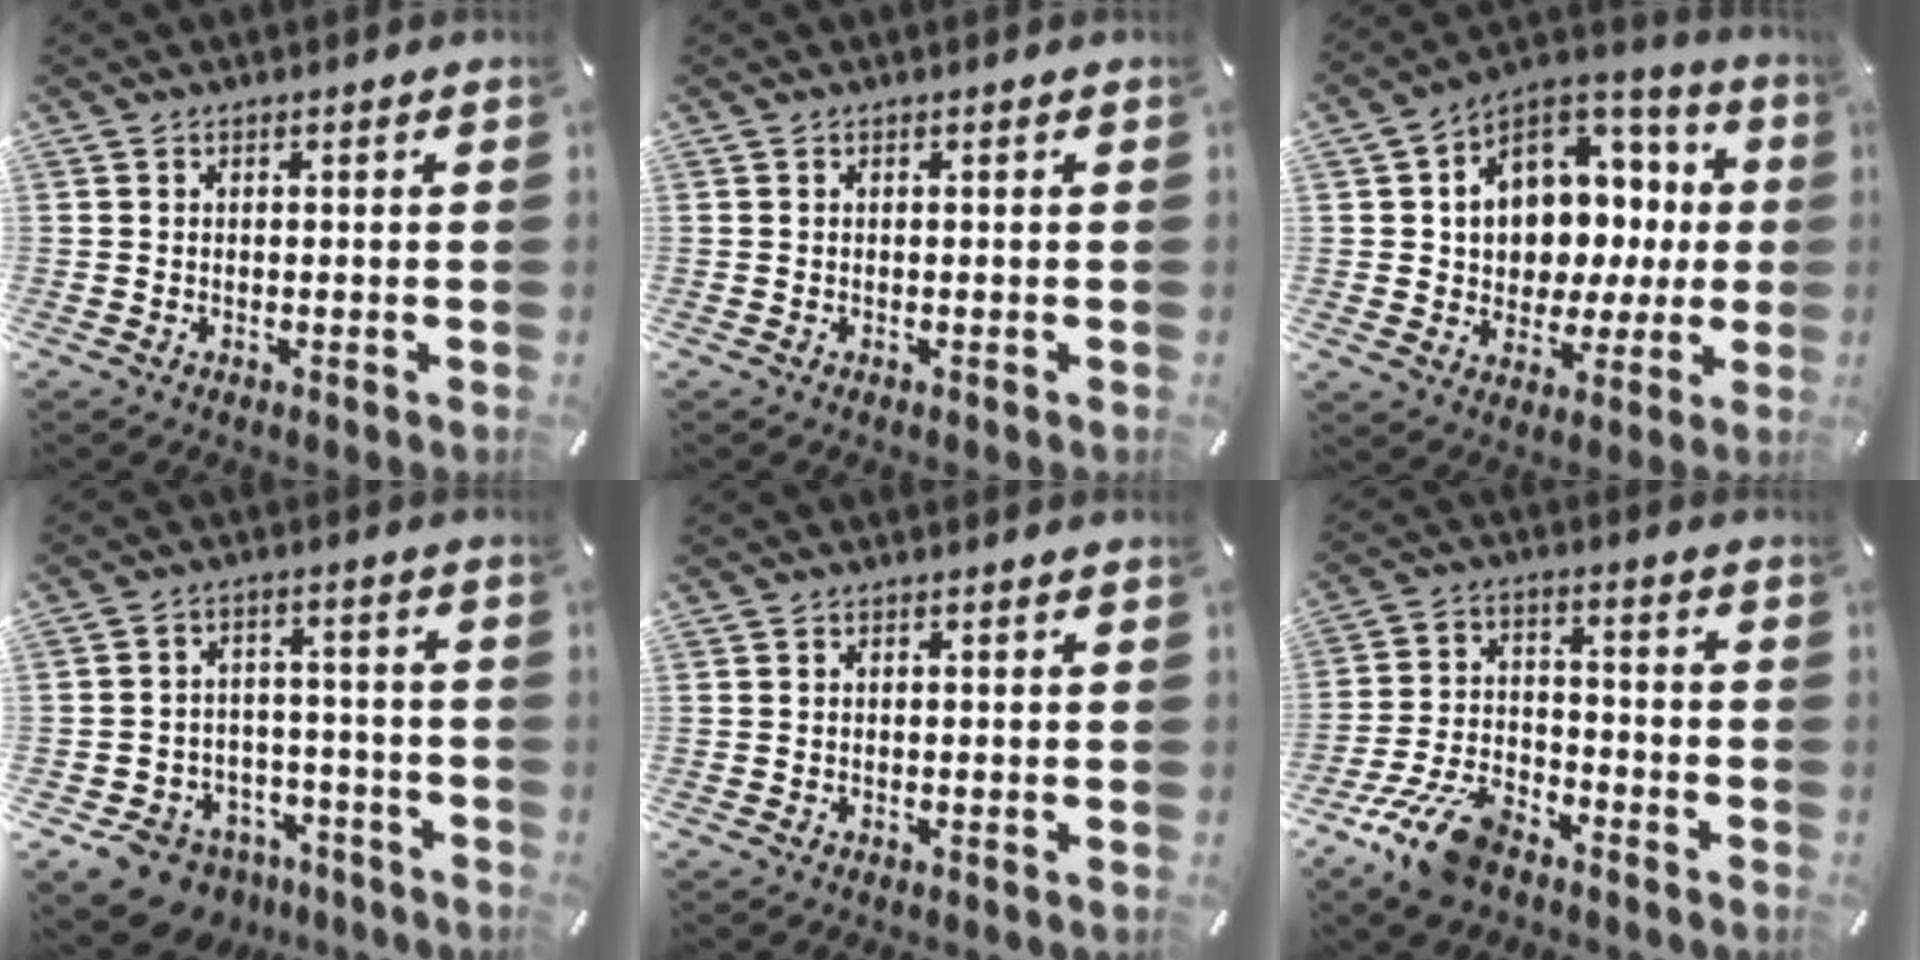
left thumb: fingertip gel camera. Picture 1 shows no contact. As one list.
[{"total": 0.0}, {"total": 11.0, "force": [2.3, 9.7, 4.7], "torque": [-0.069, -0.037, 0.051]}, {"total": 9.6, "force": [-6.6, 6.5, 2.5], "torque": [-0.037, 0.049, -0.111]}, {"total": 0.0}, {"total": 12.9, "force": [-9.1, 6.1, 6.9], "torque": [-0.135, 0.050, -0.167]}]